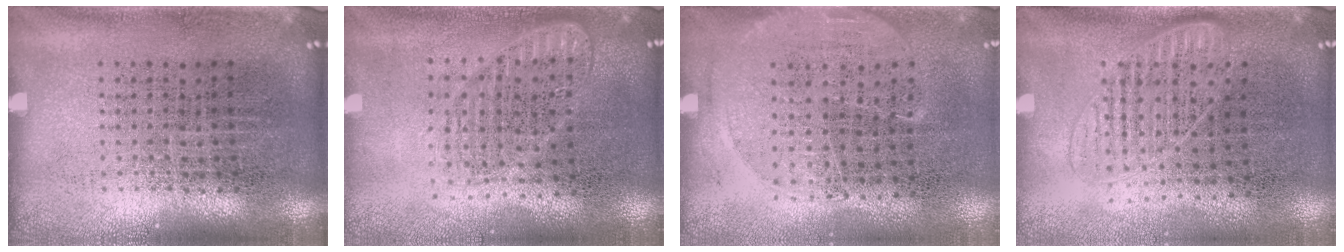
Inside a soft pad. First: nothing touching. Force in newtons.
{"total": 1.5, "press": 1.3, "slide": 0.7}
{"total": 1.4, "press": 1.2, "slide": 0.8}
{"total": 1.2, "press": 1.0, "slide": 0.6}